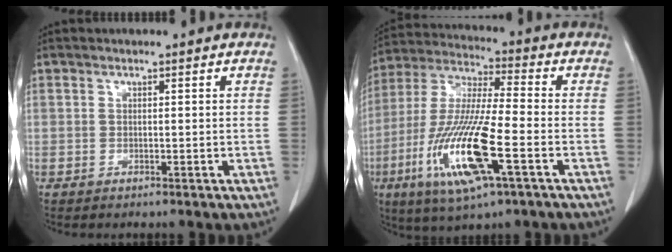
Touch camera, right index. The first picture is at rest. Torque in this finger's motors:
{"motor_torque": [1.62, -0.52, 1.05, 0.21]}